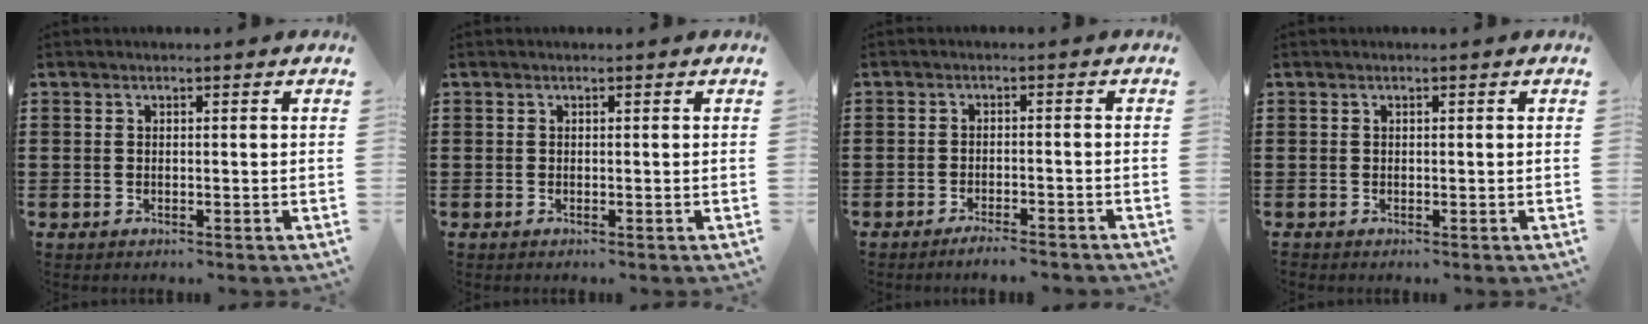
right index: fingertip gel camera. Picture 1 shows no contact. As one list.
[{"total": 0.0}, {"total": 2.3, "force": [-2.2, -0.2, 0.7], "torque": [-0.014, -0.001, -0.043]}, {"total": 0.0}]